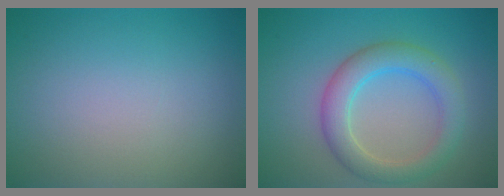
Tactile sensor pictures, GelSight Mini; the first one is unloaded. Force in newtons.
{"total": 4.5, "press": 4.5, "slide": 0.1}